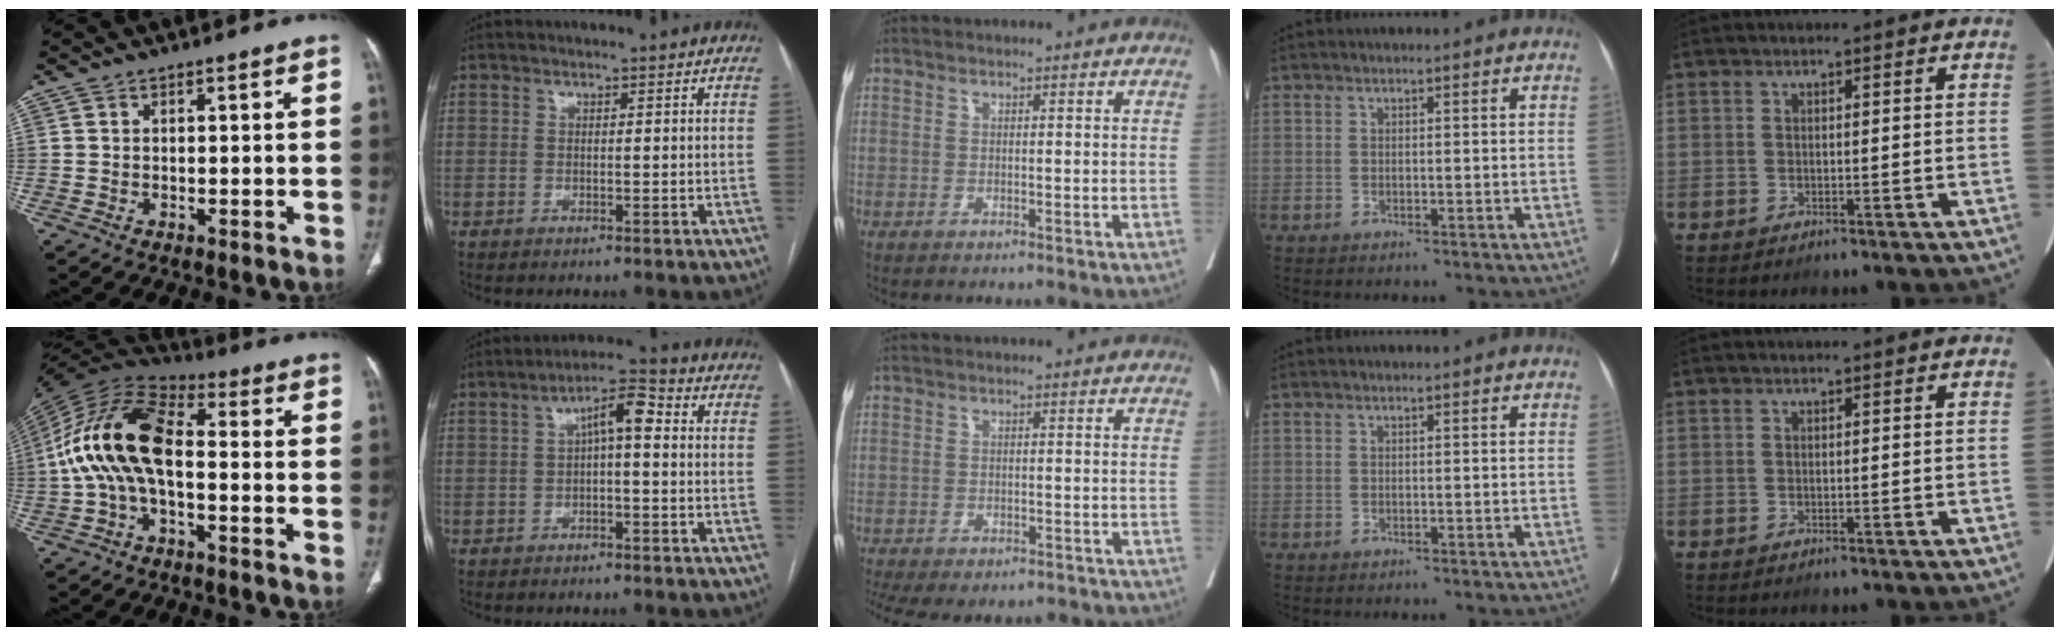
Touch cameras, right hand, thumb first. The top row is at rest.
{"thumb": {"total": 15.7, "force": [-1.5, 8.3, 13.3], "torque": [-0.257, 0.039, -0.038]}, "index": {"total": 5.8, "force": [0.6, 1.5, 5.6], "torque": [-0.093, 0.028, 0.009]}, "middle": {"total": 13.3, "force": [-10.6, 5.4, 5.8], "torque": [-0.147, -0.006, -0.136]}}